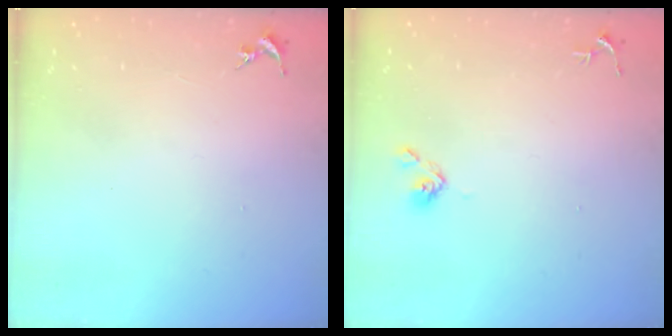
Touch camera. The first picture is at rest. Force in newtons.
{"total": 4.8, "press": 4.8, "slide": 0.6}